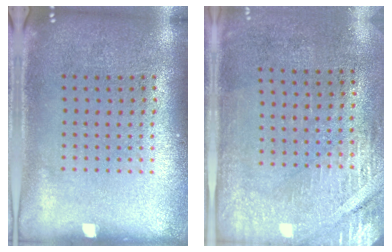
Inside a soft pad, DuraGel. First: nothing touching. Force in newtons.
{"total": 2.9, "press": 2.5, "slide": 1.4}